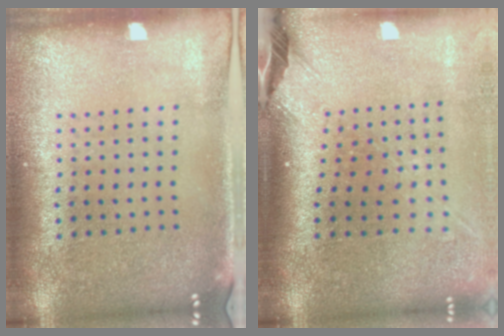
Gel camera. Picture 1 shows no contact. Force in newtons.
{"total": 2.6, "press": 1.8, "slide": 1.8}